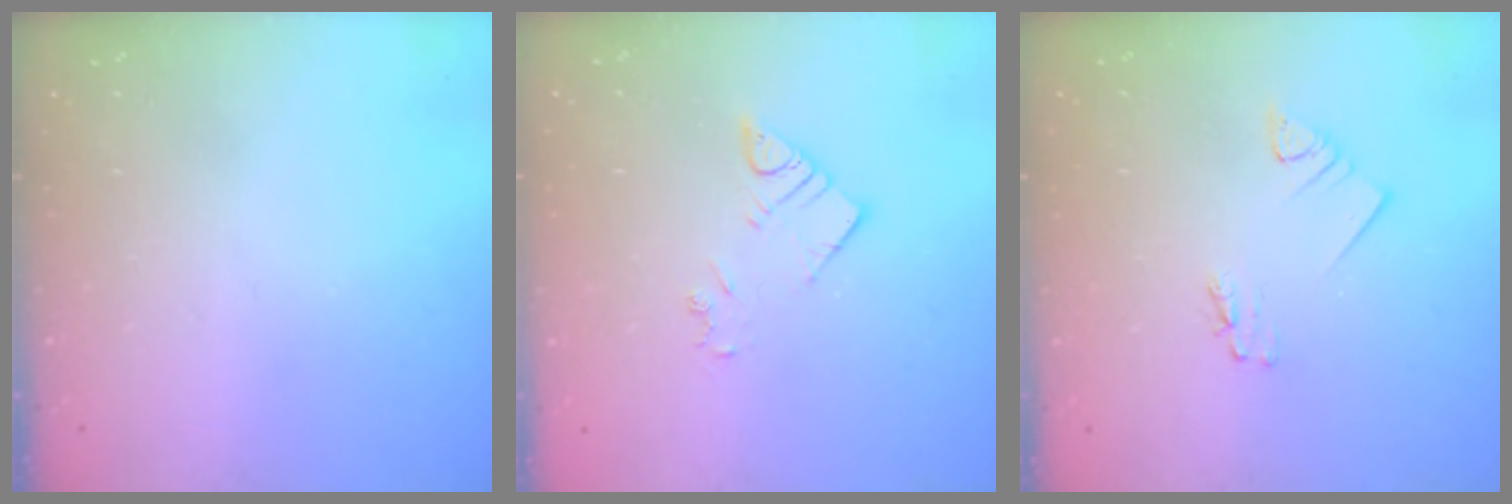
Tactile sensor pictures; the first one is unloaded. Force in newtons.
{"total": 4.4, "press": 4.4, "slide": 0.1}
{"total": 2.1, "press": 2.1, "slide": 0.2}